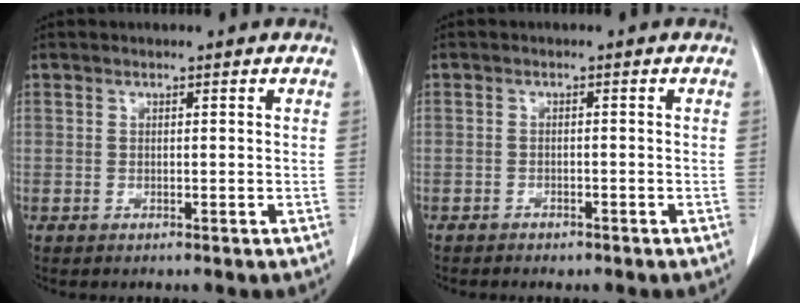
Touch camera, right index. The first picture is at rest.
{"total": 1.8, "force": [-1.4, 1.0, 0.4], "torque": [-0.008, 0.003, -0.018]}